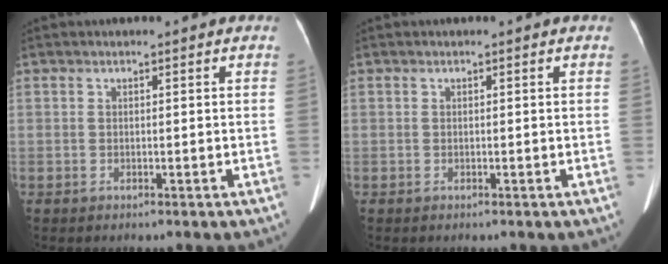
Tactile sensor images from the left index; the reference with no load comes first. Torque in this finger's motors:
{"motor_torque": [0.00, 0.00, 0.00, 0.00]}